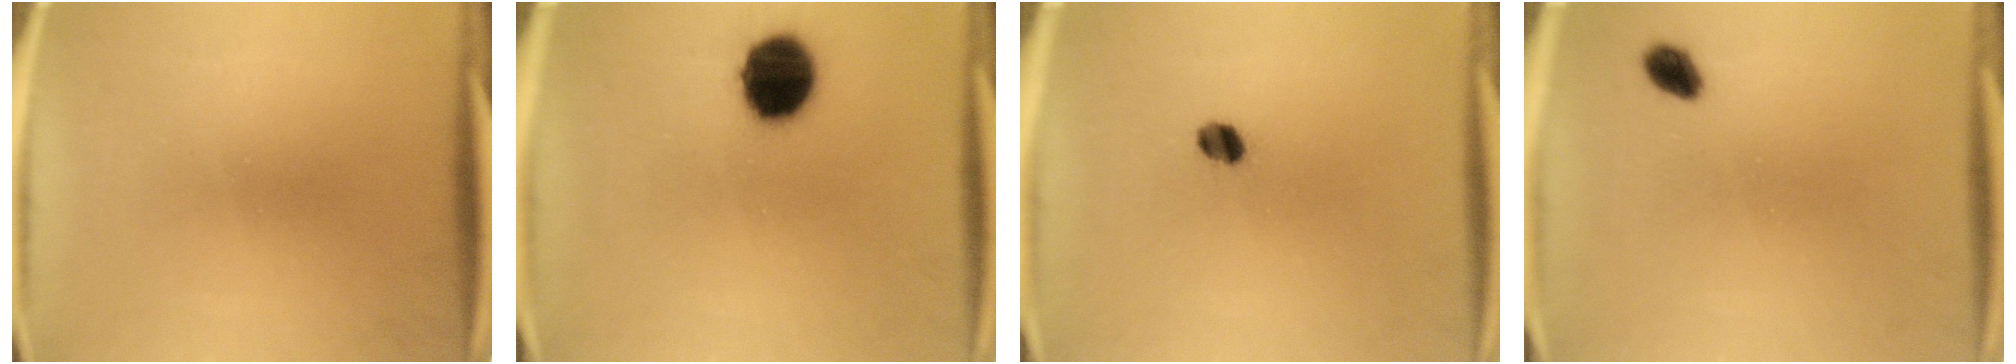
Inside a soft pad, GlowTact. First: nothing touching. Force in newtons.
{"total": 13.3}
{"total": 3.2}
{"total": 2.8}